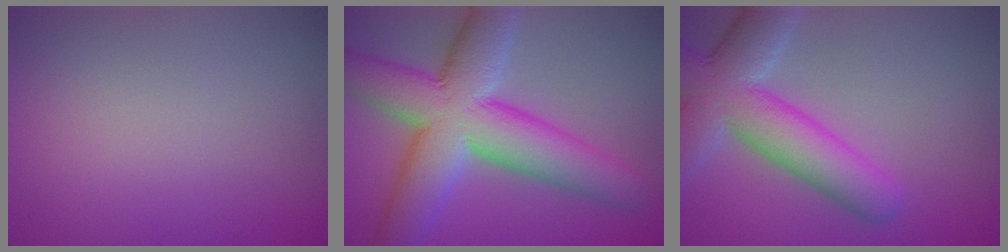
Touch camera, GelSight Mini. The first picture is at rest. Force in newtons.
{"total": 11.8, "press": 11.8, "slide": 0.7}
{"total": 8.5, "press": 8.5, "slide": 0.7}